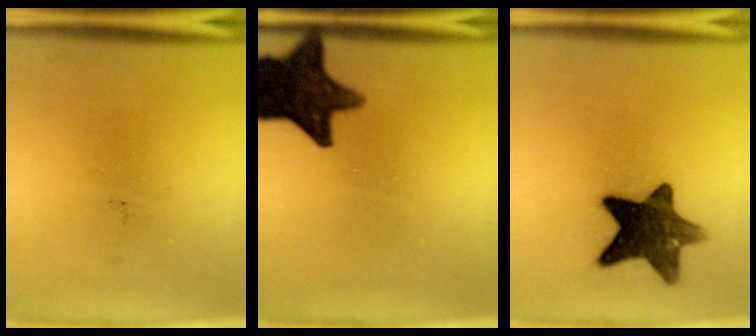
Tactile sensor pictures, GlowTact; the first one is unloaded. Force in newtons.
{"total": 15.1}
{"total": 12.3}